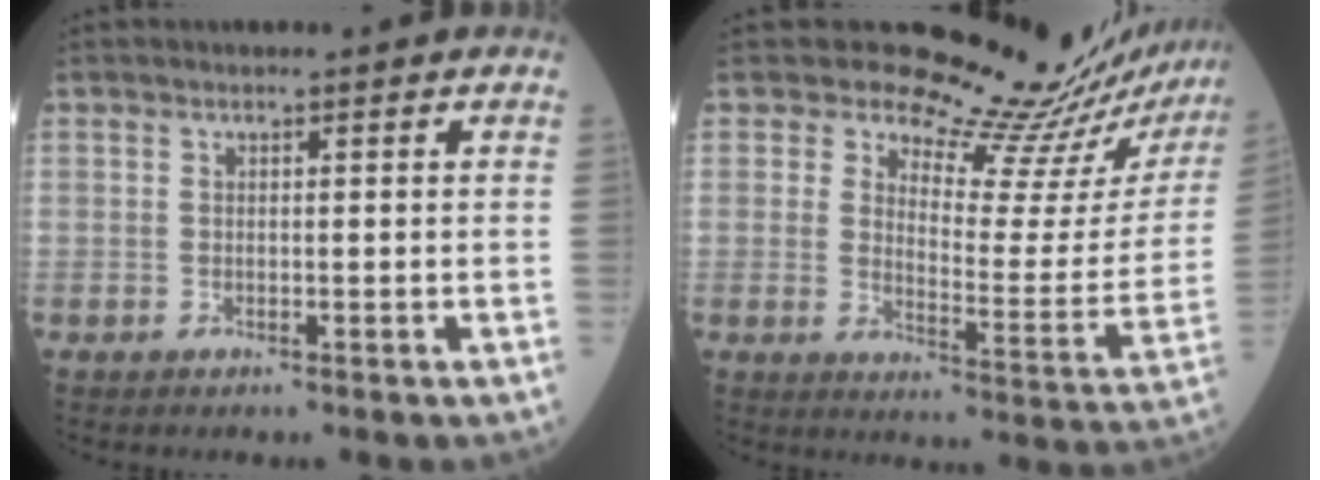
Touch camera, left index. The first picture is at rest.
{"total": 16.9, "force": [16.7, 1.7, 2.3], "torque": [-0.020, -0.121, 0.187]}